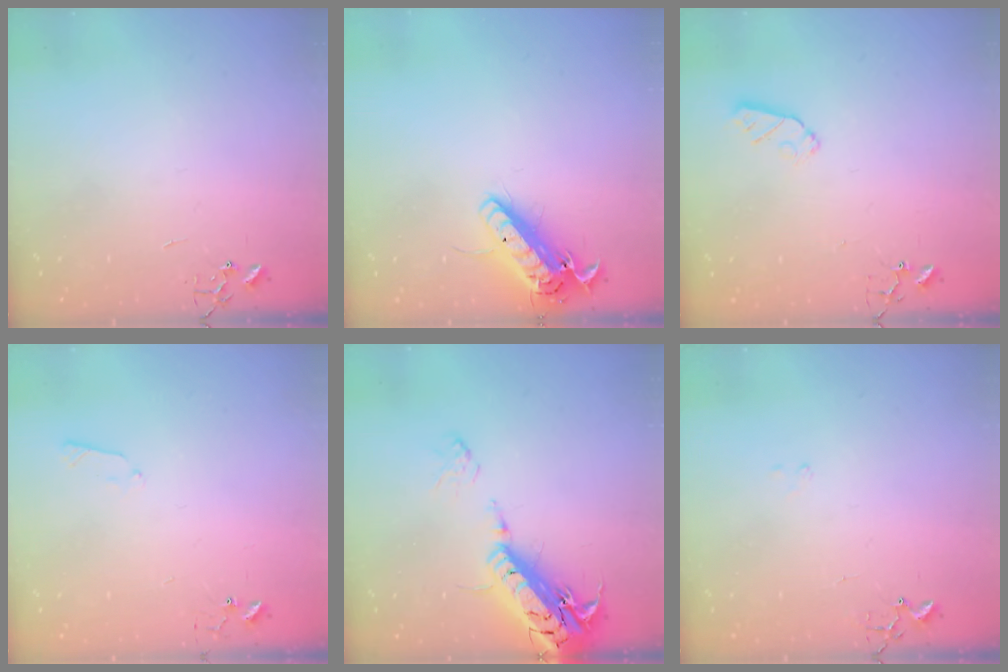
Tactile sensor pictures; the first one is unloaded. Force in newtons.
{"total": 15.0, "press": 14.7, "slide": 3.0}
{"total": 4.9, "press": 4.8, "slide": 0.6}
{"total": 4.4, "press": 4.4, "slide": 0.5}
{"total": 22.4, "press": 22.0, "slide": 4.3}
{"total": 8.6, "press": 8.5, "slide": 0.7}